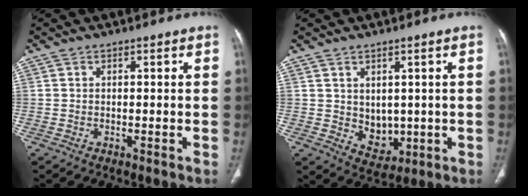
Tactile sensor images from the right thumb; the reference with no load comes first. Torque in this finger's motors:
{"motor_torque": [-0.47, 0.45, -0.25, 0.22, 0.07]}